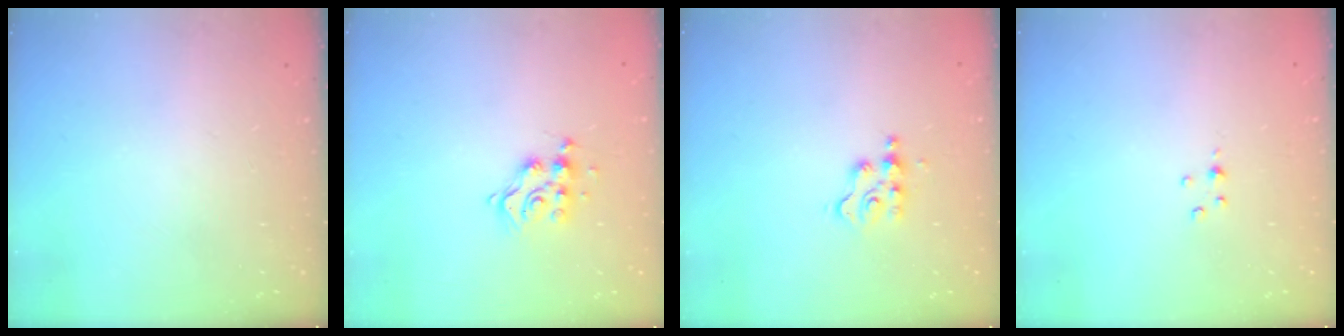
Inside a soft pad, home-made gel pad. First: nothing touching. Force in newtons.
{"total": 9.7, "press": 9.7, "slide": 0.7}
{"total": 4.4, "press": 4.4, "slide": 0.6}
{"total": 2.5, "press": 2.5, "slide": 0.3}